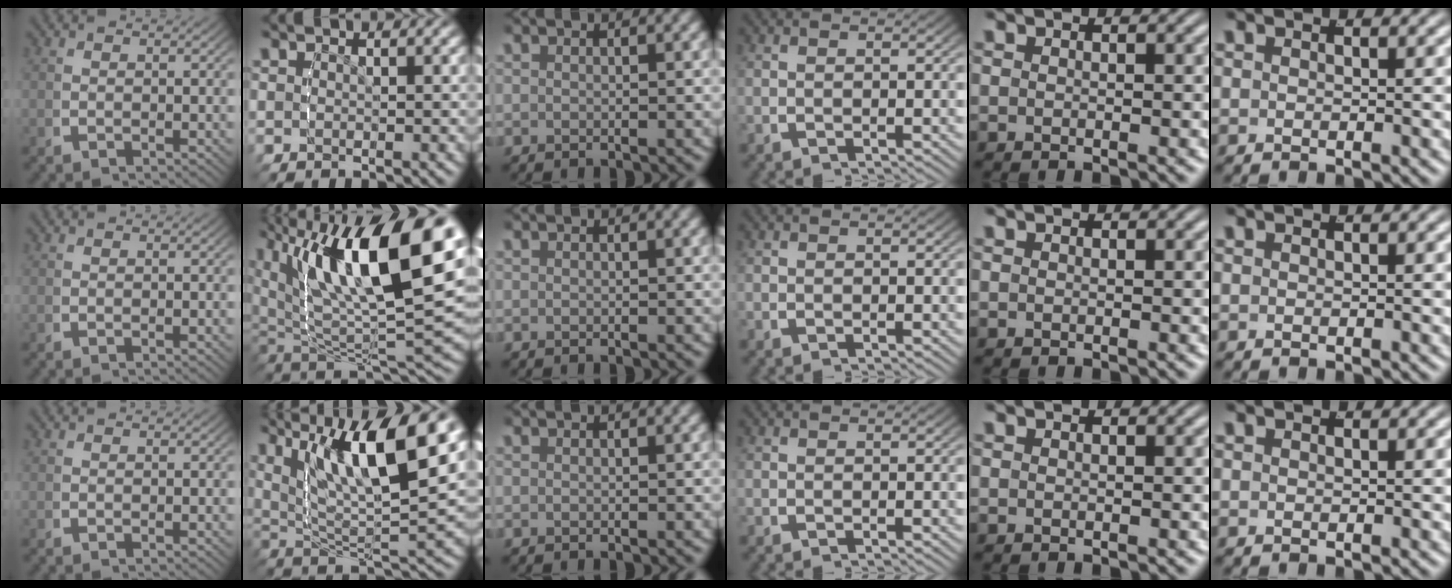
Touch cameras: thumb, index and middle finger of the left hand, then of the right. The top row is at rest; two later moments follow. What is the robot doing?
{"motion": "lift_and_place", "object": "glue stick"}